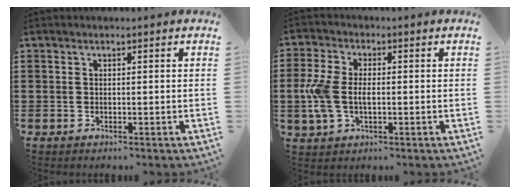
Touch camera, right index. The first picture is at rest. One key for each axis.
{"total": 5.9, "fx": -0.5, "fy": 3.5, "fz": 4.8, "tx": -0.131, "ty": -0.005, "tz": -0.021}